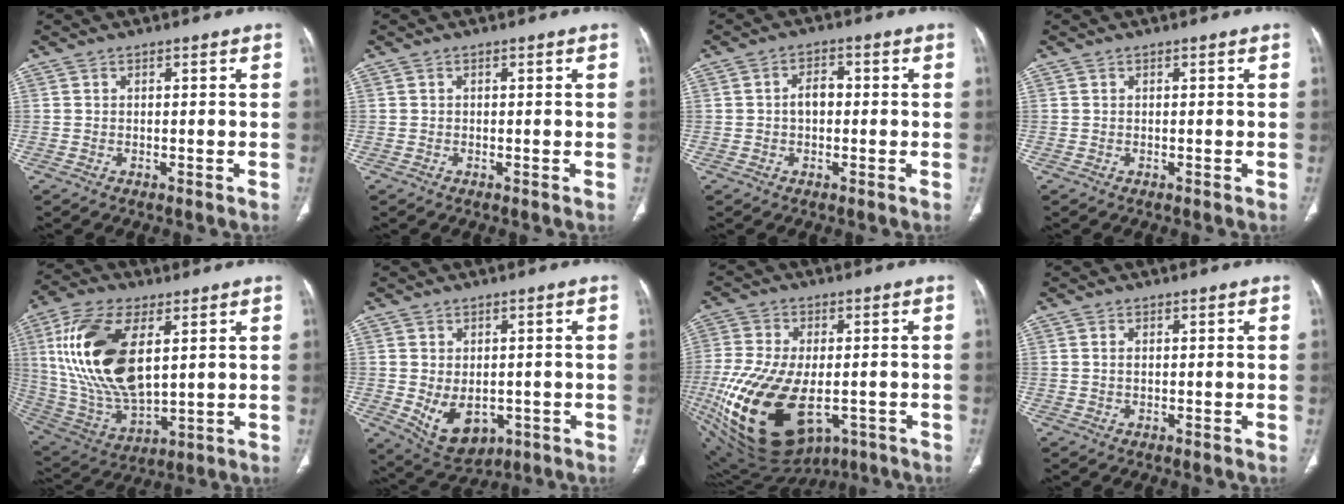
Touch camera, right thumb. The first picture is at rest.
{"total": 0.0}
{"total": 3.6, "force": [-0.2, 2.4, 2.7], "torque": [-0.039, 0.014, -0.008]}
{"total": 0.0}
{"total": 21.9, "force": [5.5, 10.9, 18.2], "torque": [-0.363, -0.022, 0.108]}
{"total": 8.8, "force": [-1.6, 6.1, 6.1], "torque": [-0.084, -0.006, -0.003]}
{"total": 24.5, "force": [-6.3, 14.0, 19.1], "torque": [-0.427, -0.024, -0.082]}
{"total": 0.9, "force": [0.3, 0.5, 0.8], "torque": [-0.019, 0.003, 0.007]}